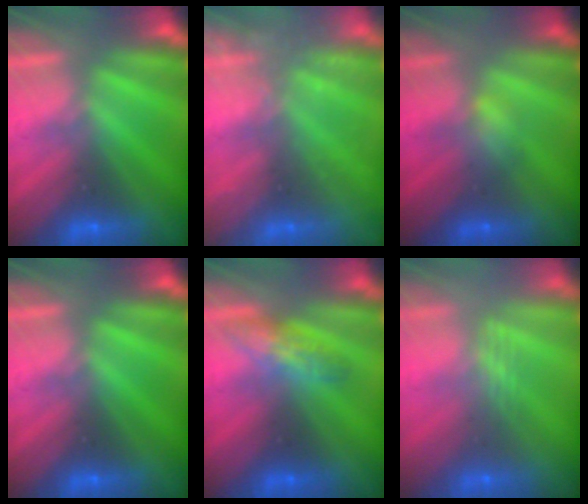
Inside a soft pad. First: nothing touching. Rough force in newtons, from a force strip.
{"total": 2.4}
{"total": 2.6}
{"total": 0.0}
{"total": 2.5}
{"total": 2.4}